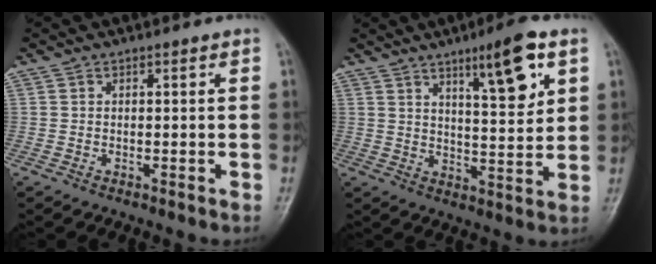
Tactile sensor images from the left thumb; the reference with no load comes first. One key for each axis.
{"total": 10.9, "fx": 5.6, "fy": 2.4, "fz": 9.1, "tx": -0.127, "ty": -0.033, "tz": 0.088}